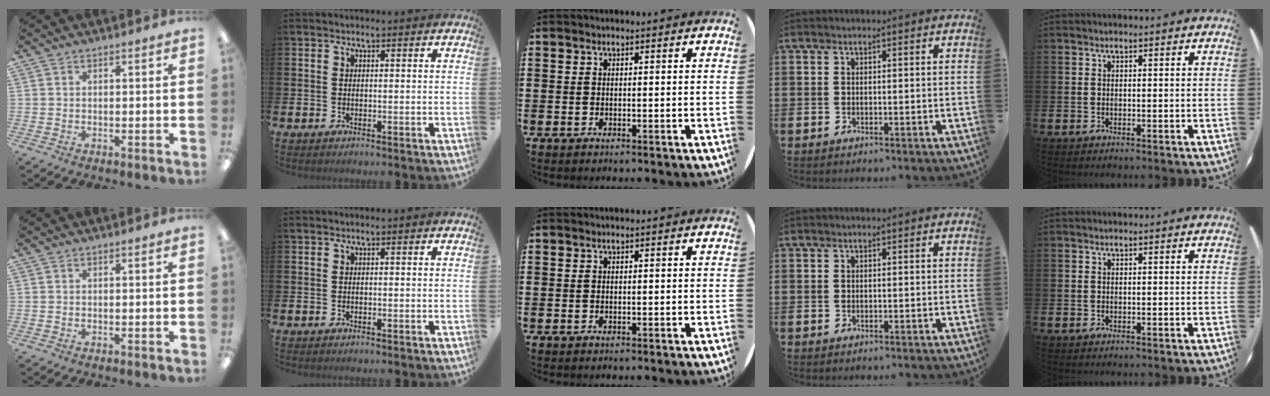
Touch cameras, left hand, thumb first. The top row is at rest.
{}